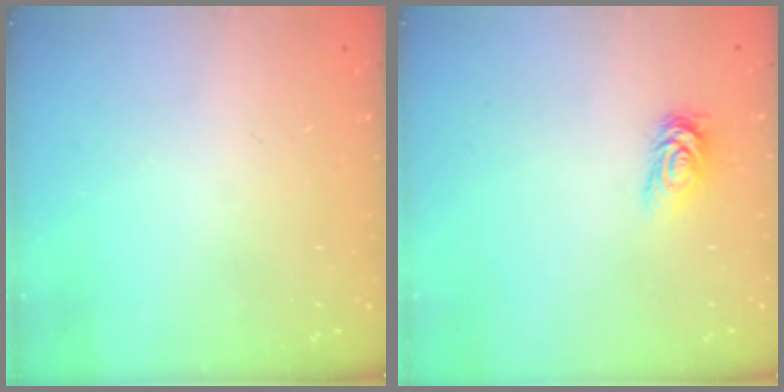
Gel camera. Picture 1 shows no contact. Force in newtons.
{"total": 4.1, "press": 4.0, "slide": 0.6}